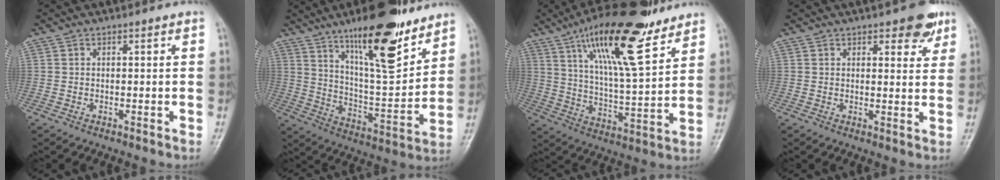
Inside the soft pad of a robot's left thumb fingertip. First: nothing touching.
{"total": 19.4, "force": [12.8, 5.5, 13.5], "torque": [-0.178, -0.078, 0.215]}
{"total": 20.4, "force": [12.5, 5.6, 15.1], "torque": [-0.230, -0.052, 0.216]}
{"total": 5.8, "force": [3.5, 2.4, 3.9], "torque": [-0.025, -0.015, 0.040]}